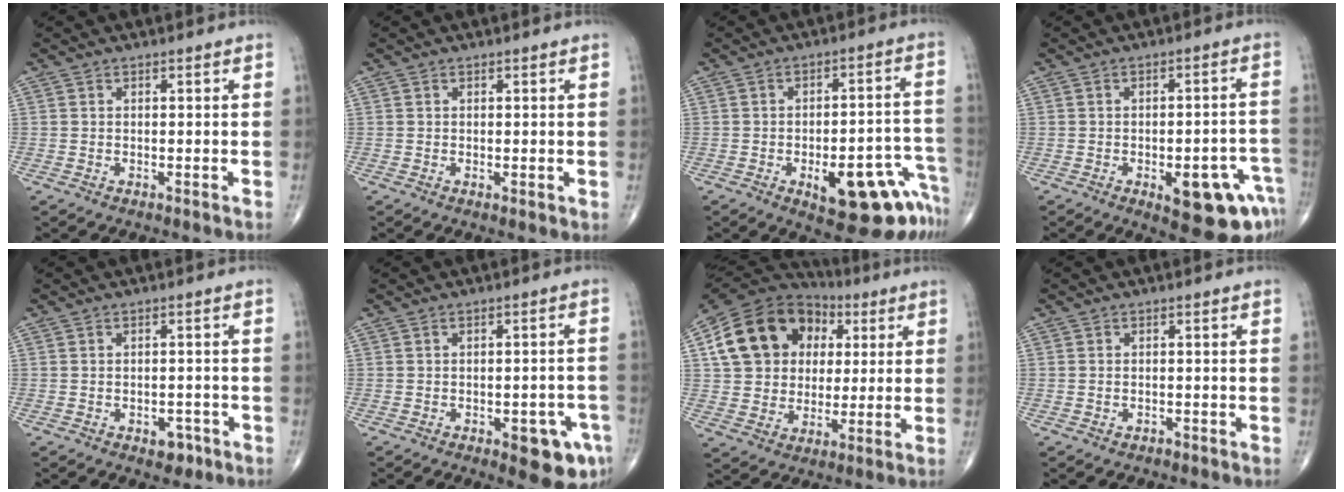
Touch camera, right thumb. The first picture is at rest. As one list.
[{"total": 1.2, "force": [0.0, 0.3, 1.1], "torque": [-0.018, -0.006, 0.000]}, {"total": 16.1, "force": [-8.4, 6.0, 12.4], "torque": [-0.092, 0.061, -0.098]}, {"total": 13.4, "force": [-6.2, 5.1, 10.7], "torque": [-0.090, 0.032, -0.066]}, {"total": 3.3, "force": [-1.8, 2.0, 1.9], "torque": [-0.008, 0.008, -0.021]}, {"total": 8.8, "force": [-4.0, 3.3, 7.1], "torque": [-0.064, 0.014, -0.041]}, {"total": 18.8, "force": [4.7, 15.0, 10.2], "torque": [-0.163, 0.023, 0.083]}, {"total": 0.7, "force": [-0.5, 0.4, 0.2], "torque": [-0.007, 0.005, -0.006]}]